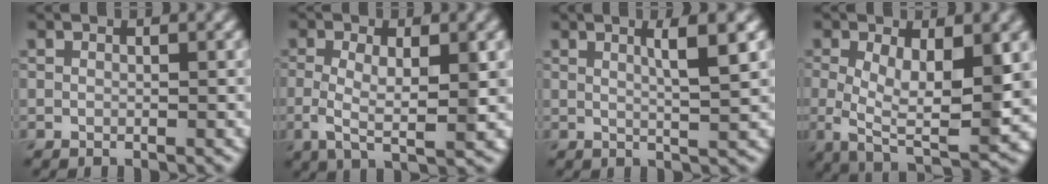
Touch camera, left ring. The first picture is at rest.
{"total": 5.0, "force": [-0.2, 1.5, 4.8], "torque": [-0.089, -0.005, -0.006]}
{"total": 3.6, "force": [1.3, 0.7, 3.4], "torque": [-0.041, 0.005, 0.018]}
{"total": 8.3, "force": [0.2, 3.3, 7.6], "torque": [-0.139, -0.009, 0.003]}